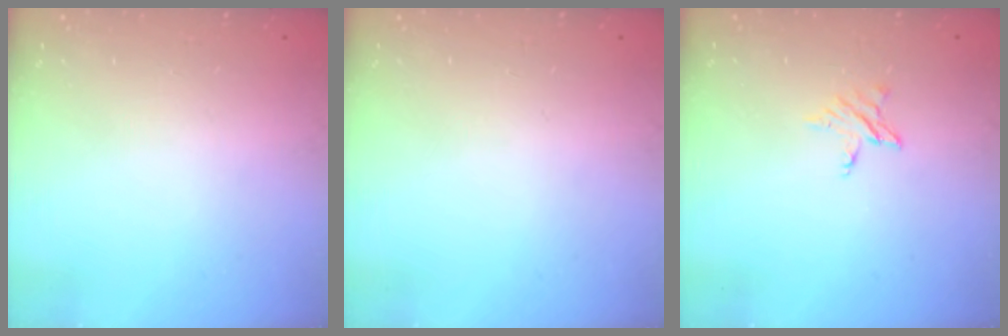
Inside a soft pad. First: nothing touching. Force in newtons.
{"total": 0.0}
{"total": 4.8, "press": 4.8, "slide": 0.4}